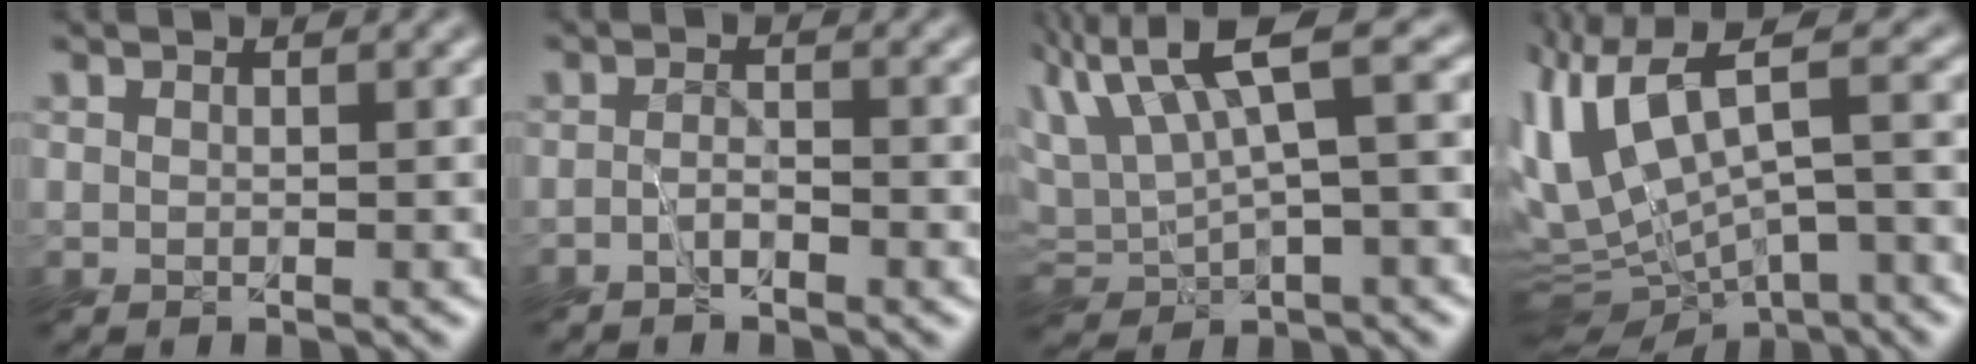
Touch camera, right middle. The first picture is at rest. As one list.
[{"total": 2.0, "force": [-1.7, 0.4, 1.0], "torque": [-0.017, 0.000, -0.037]}, {"total": 6.9, "force": [2.1, 1.8, 6.3], "torque": [-0.115, 0.015, 0.031]}, {"total": 8.7, "force": [-0.2, 3.9, 7.8], "torque": [-0.168, -0.005, 0.004]}]